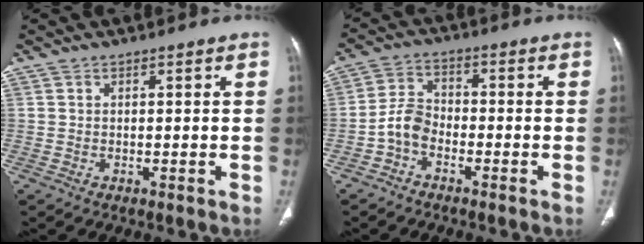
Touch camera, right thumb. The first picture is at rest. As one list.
[{"total": 5.2, "force": [-2.5, 3.3, 3.1], "torque": [-0.055, 0.023, -0.060]}]